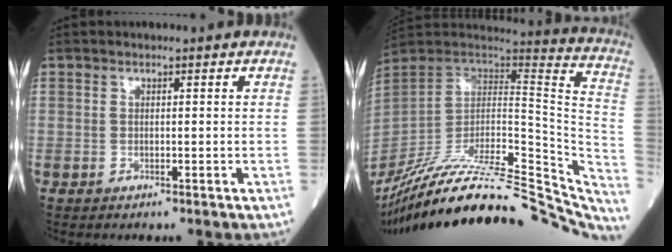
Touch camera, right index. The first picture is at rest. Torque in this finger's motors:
{"motor_torque": [-0.86, -1.28, 0.43, 0.21]}